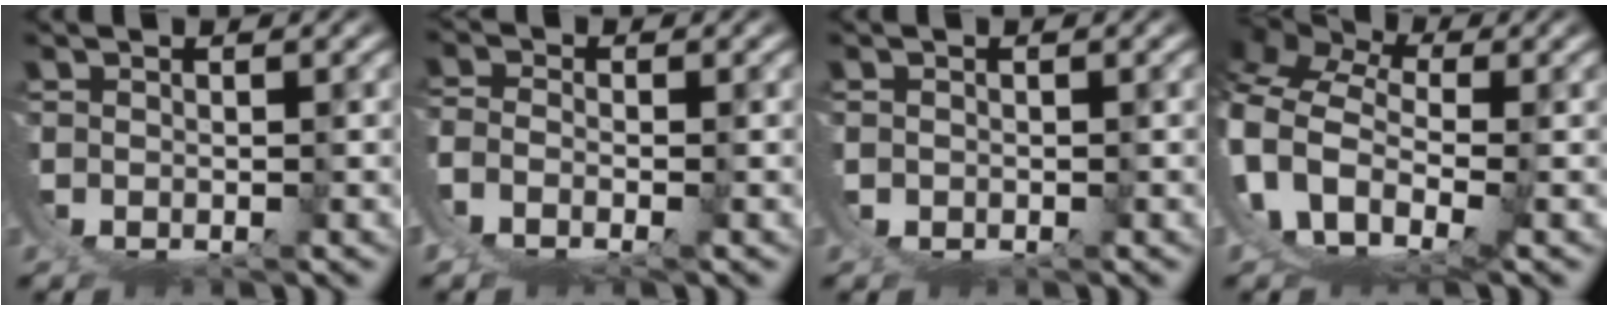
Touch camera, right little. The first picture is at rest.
{"total": 5.8, "force": [0.4, 4.9, 3.1], "torque": [-0.097, -0.020, 0.006]}
{"total": 0.9, "force": [0.3, 0.8, -0.3], "torque": [-0.001, 0.002, 0.002]}
{"total": 12.8, "force": [2.1, 10.1, 7.5], "torque": [-0.192, -0.039, 0.033]}